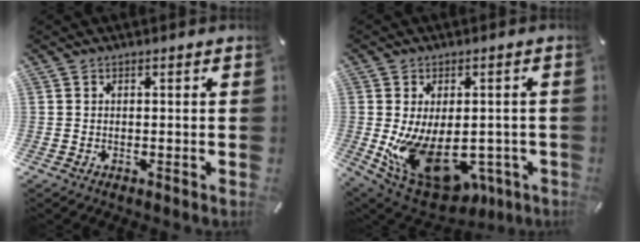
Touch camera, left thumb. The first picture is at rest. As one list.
[{"total": 17.0, "force": [-2.9, 11.4, 12.3], "torque": [-0.205, -0.011, -0.025]}]